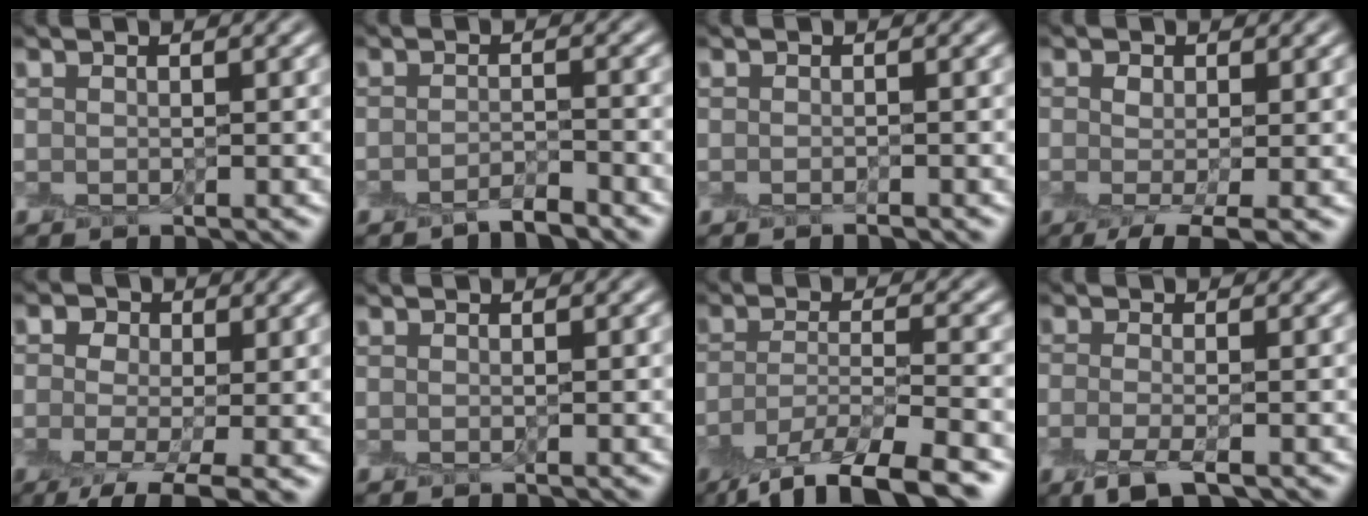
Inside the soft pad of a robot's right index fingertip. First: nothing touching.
{"total": 1.8, "force": [-1.6, 0.2, 0.7], "torque": [-0.009, 0.002, -0.031]}
{"total": 0.6, "force": [-0.5, 0.0, 0.1], "torque": [-0.001, -0.002, -0.010]}
{"total": 3.4, "force": [-1.2, 1.0, 3.0], "torque": [-0.055, -0.007, -0.025]}
{"total": 6.5, "force": [-2.1, 3.4, 5.1], "torque": [-0.095, -0.001, -0.043]}
{"total": 0.0}
{"total": 8.6, "force": [-5.9, 2.4, 5.8], "torque": [-0.098, -0.019, -0.104]}
{"total": 3.3, "force": [-1.7, 1.2, 2.6], "torque": [-0.055, -0.008, -0.038]}